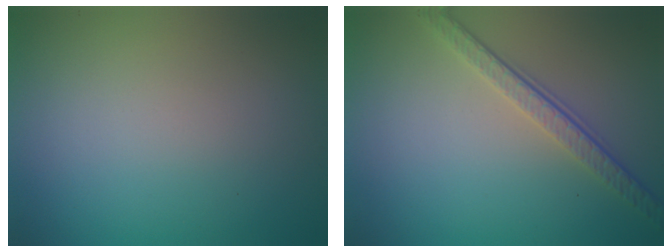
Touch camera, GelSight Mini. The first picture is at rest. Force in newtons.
{"total": 3.4, "press": 2.5, "slide": 2.4}